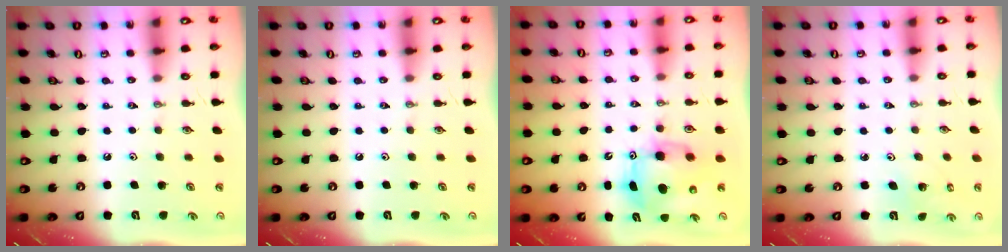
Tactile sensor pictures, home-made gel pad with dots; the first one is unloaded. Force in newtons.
{"total": 0.0}
{"total": 9.5, "press": 9.3, "slide": 2.1}
{"total": 2.1, "press": 2.1, "slide": 0.1}